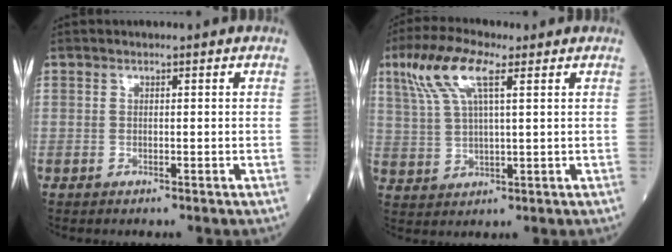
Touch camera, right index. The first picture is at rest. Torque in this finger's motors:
{"motor_torque": [0.50, 0.10, 0.22, 0.15]}